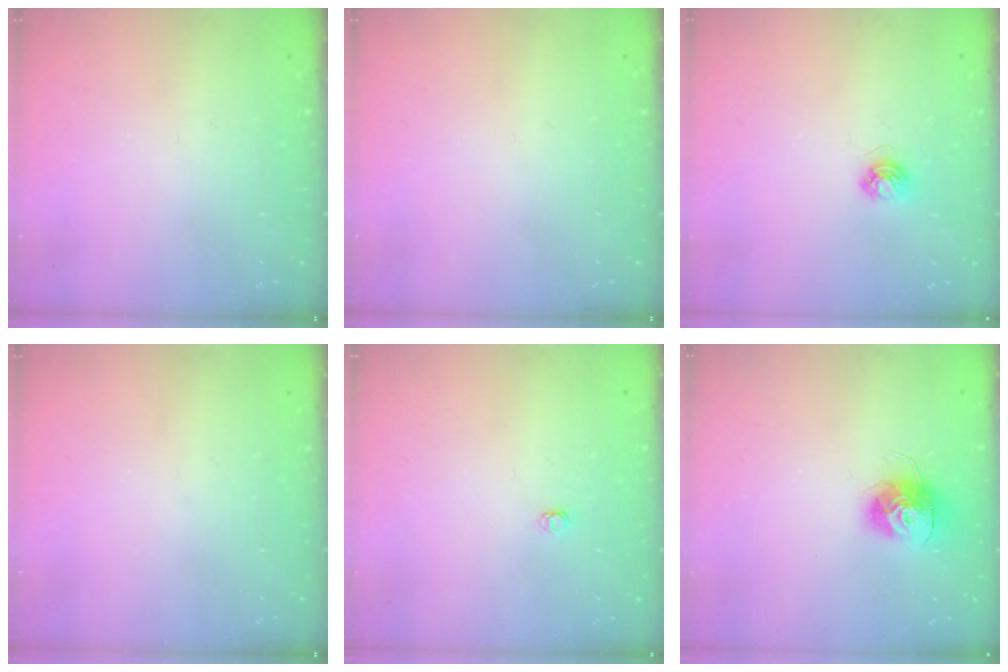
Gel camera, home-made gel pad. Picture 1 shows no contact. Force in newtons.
{"total": 0.0}
{"total": 4.0, "press": 4.0, "slide": 0.5}
{"total": 0.0}
{"total": 2.9, "press": 2.9, "slide": 0.3}
{"total": 12.0, "press": 11.9, "slide": 1.0}